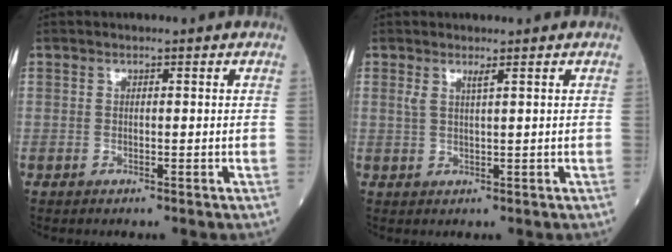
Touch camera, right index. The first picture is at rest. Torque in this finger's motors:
{"motor_torque": [0.15, 0.14, 0.16, 0.05]}